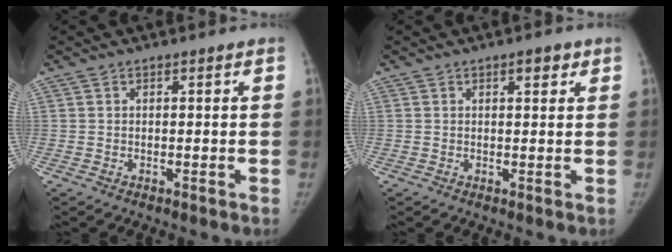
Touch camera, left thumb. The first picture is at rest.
{"total": 2.3, "force": [1.3, 1.0, 1.7], "torque": [-0.014, -0.004, 0.016]}